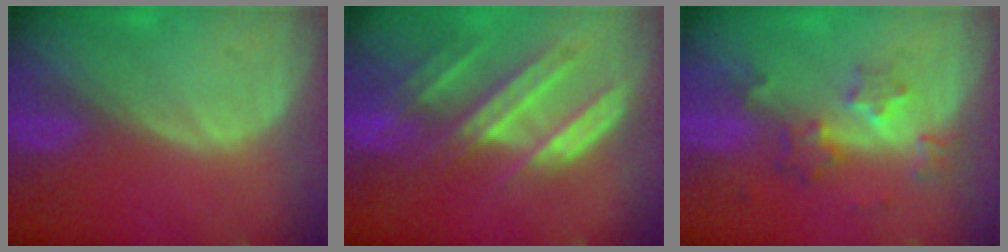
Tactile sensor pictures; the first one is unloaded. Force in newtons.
{"total": 8.9, "press": 8.0, "slide": 4.0}
{"total": 6.1, "press": 5.4, "slide": 2.9}